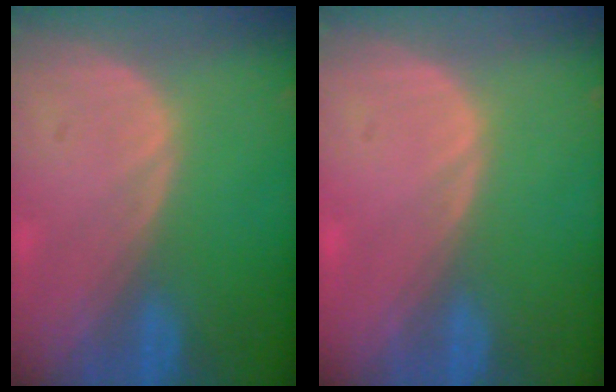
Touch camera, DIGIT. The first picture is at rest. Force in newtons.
{"total": 0.5, "press": 0.1, "slide": 0.5}